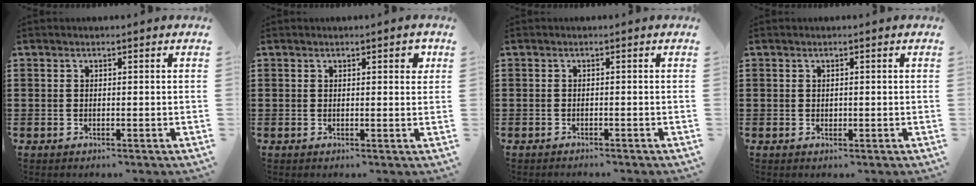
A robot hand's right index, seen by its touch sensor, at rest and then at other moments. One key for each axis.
{"total": 1.2, "fx": 0.5, "fy": 0.6, "fz": 0.9, "tx": -0.002, "ty": -0.001, "tz": 0.003}
{"total": 0.8, "fx": -0.8, "fy": -0.1, "fz": -0.1, "tx": 0.000, "ty": -0.004, "tz": -0.016}
{"total": 0.6, "fx": 0.2, "fy": 0.5, "fz": 0.2, "tx": -0.005, "ty": 0.003, "tz": 0.004}